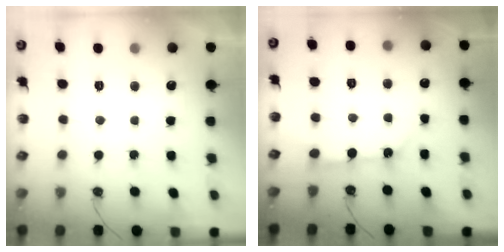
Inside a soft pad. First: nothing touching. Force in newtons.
{"total": 7.0, "press": 7.0, "slide": 0.8}